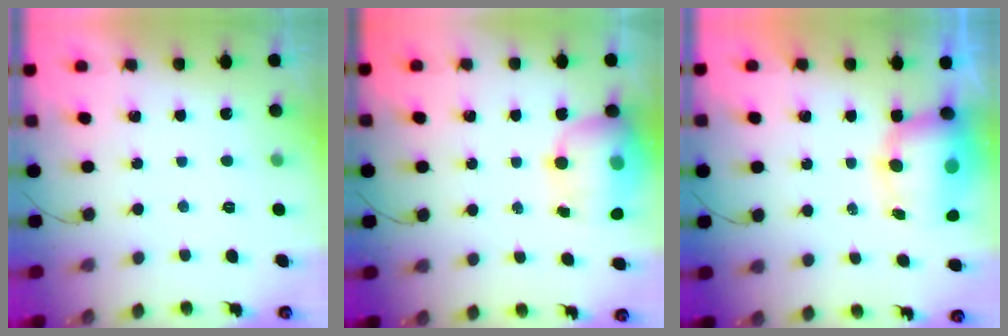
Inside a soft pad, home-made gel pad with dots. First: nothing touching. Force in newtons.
{"total": 13.7, "press": 13.3, "slide": 3.3}
{"total": 11.1, "press": 10.7, "slide": 2.8}